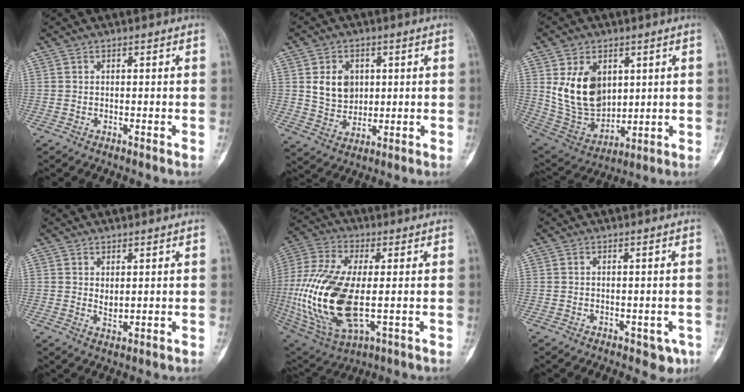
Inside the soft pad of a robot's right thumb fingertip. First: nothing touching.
{"total": 8.0, "force": [1.7, 6.4, 4.4], "torque": [-0.037, -0.011, 0.040]}
{"total": 15.1, "force": [3.9, 10.6, 9.9], "torque": [-0.137, -0.024, 0.096]}
{"total": 2.4, "force": [0.6, 1.4, 1.8], "torque": [-0.019, -0.010, 0.016]}
{"total": 23.0, "force": [-2.0, 11.2, 20.0], "torque": [-0.440, -0.012, -0.022]}
{"total": 3.5, "force": [-1.1, 2.5, 2.1], "torque": [-0.005, 0.008, -0.004]}